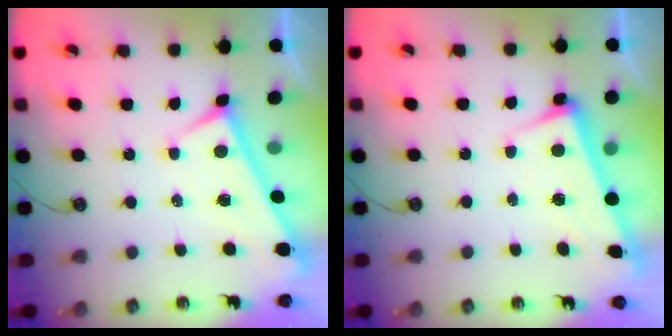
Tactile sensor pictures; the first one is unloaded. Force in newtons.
{"total": 2.5, "press": 2.4, "slide": 0.7}